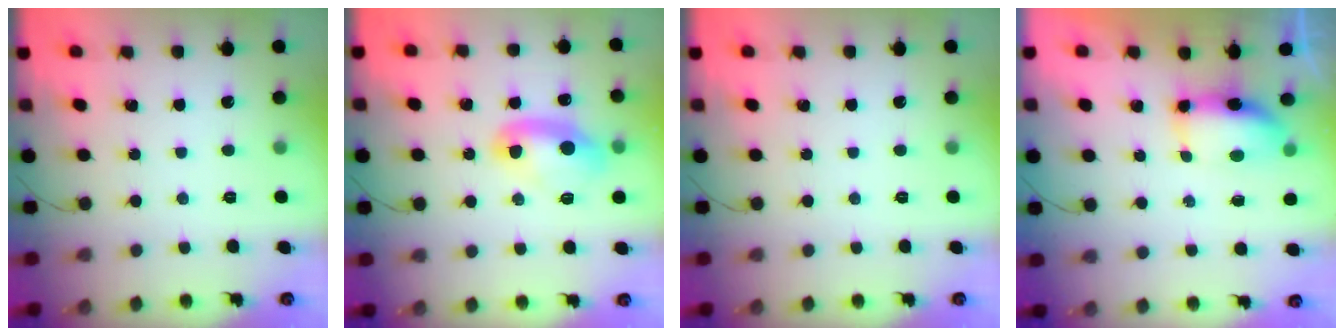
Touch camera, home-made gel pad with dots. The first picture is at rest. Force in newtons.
{"total": 9.8, "press": 9.7, "slide": 1.3}
{"total": 0.0}
{"total": 13.8, "press": 8.9, "slide": 10.6}